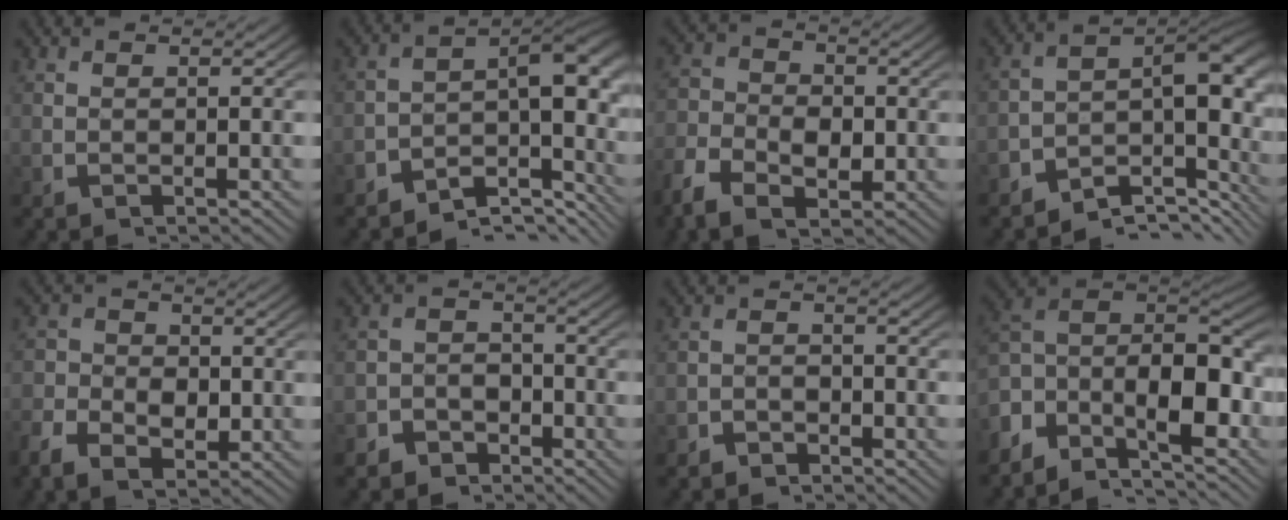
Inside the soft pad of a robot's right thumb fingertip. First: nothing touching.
{"total": 10.5, "force": [-3.9, 5.7, 7.9], "torque": [-0.103, -0.020, -0.062]}
{"total": 4.7, "force": [-1.7, 3.3, 2.9], "torque": [-0.046, -0.012, -0.032]}
{"total": 11.8, "force": [-3.8, 6.6, 9.1], "torque": [-0.130, -0.017, -0.062]}
{"total": 3.8, "force": [-1.2, 2.9, 2.1], "torque": [-0.027, -0.013, -0.024]}
{"total": 4.5, "force": [-3.3, 2.9, 0.7], "torque": [0.011, -0.020, -0.055]}
{"total": 2.5, "force": [-2.3, 1.1, 0.0], "torque": [0.007, -0.011, -0.040]}
{"total": 13.5, "force": [0.6, 8.8, 10.2], "torque": [-0.209, -0.021, 0.012]}